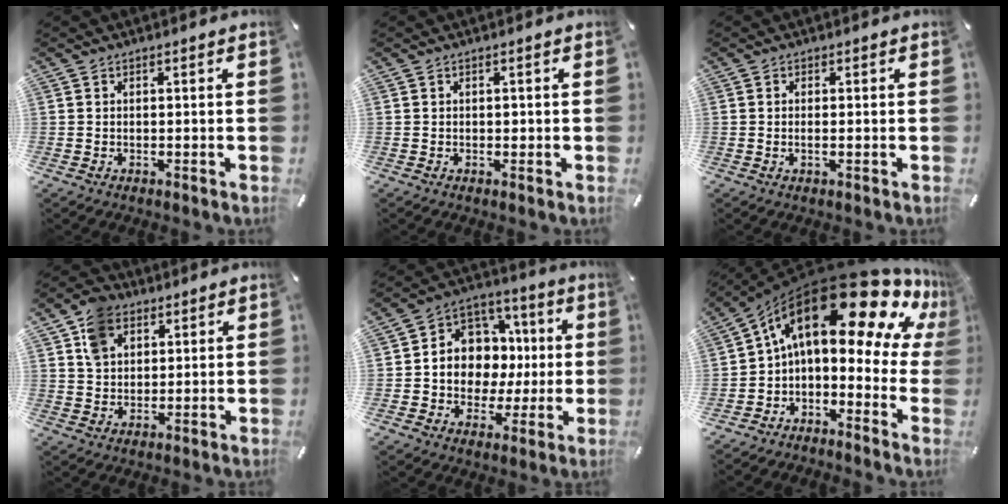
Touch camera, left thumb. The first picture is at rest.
{"total": 0.6, "force": [0.0, 0.6, 0.3], "torque": [-0.006, 0.002, 0.000]}
{"total": 1.3, "force": [-0.1, 0.4, 1.3], "torque": [-0.023, -0.001, -0.002]}
{"total": 8.4, "force": [4.3, 6.4, 3.3], "torque": [-0.060, 0.000, 0.081]}
{"total": 11.4, "force": [-0.7, 10.7, 3.7], "torque": [-0.055, 0.000, -0.001]}
{"total": 23.9, "force": [11.1, 10.7, 18.3], "torque": [-0.308, -0.090, 0.186]}